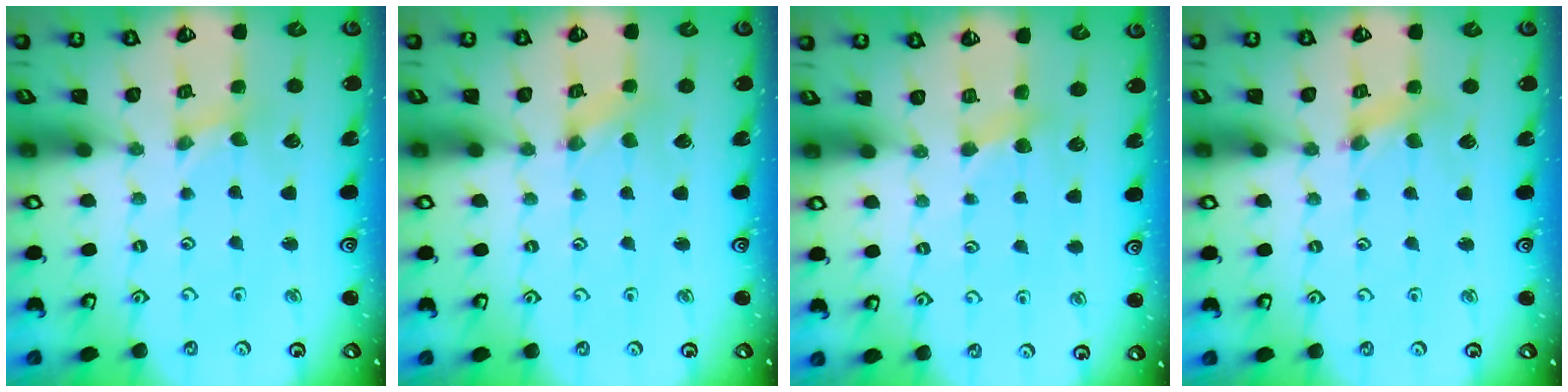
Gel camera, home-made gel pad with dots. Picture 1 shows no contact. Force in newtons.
{"total": 0.0}
{"total": 3.6, "press": 3.6, "slide": 0.5}
{"total": 2.7, "press": 2.7, "slide": 0.2}